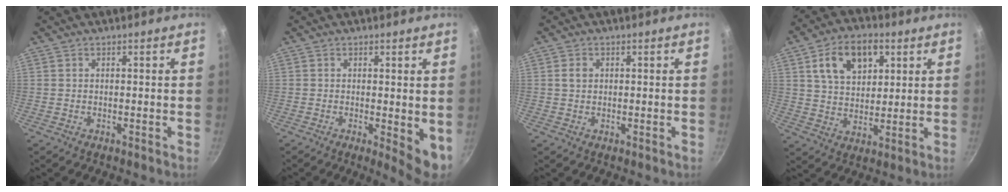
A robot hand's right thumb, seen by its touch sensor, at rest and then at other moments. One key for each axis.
{"total": 5.6, "fx": -0.2, "fy": 1.8, "fz": 5.3, "tx": -0.063, "ty": -0.011, "tz": 0.000}
{"total": 2.0, "fx": 0.4, "fy": 1.6, "fz": 1.1, "tx": -0.015, "ty": 0.003, "tz": 0.006}
{"total": 12.8, "fx": 4.9, "fy": 8.3, "fz": 8.4, "tx": -0.111, "ty": -0.006, "tz": 0.081}